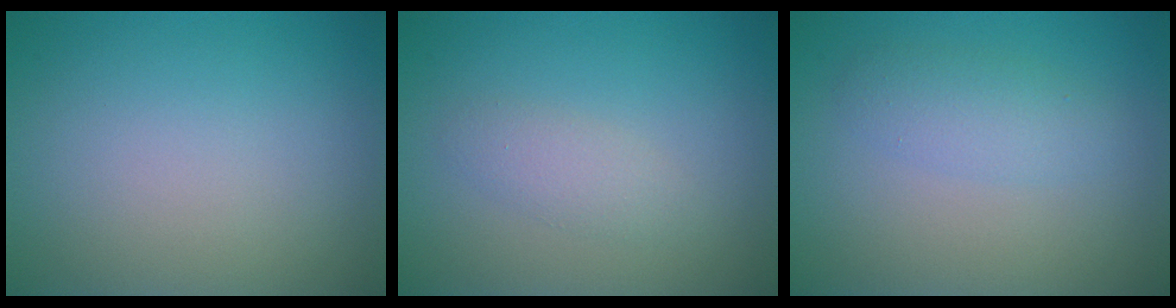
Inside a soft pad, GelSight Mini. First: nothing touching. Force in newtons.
{"total": 1.6, "press": 1.6, "slide": 0.0}
{"total": 2.2, "press": 2.2, "slide": 0.1}